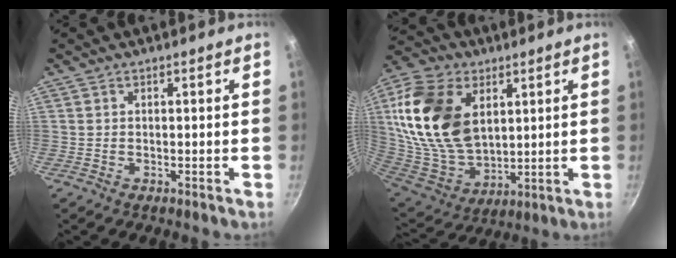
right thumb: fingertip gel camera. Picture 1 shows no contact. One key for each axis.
{"total": 22.8, "fx": 6.5, "fy": 14.6, "fz": 16.2, "tx": -0.298, "ty": -0.025, "tz": 0.132}